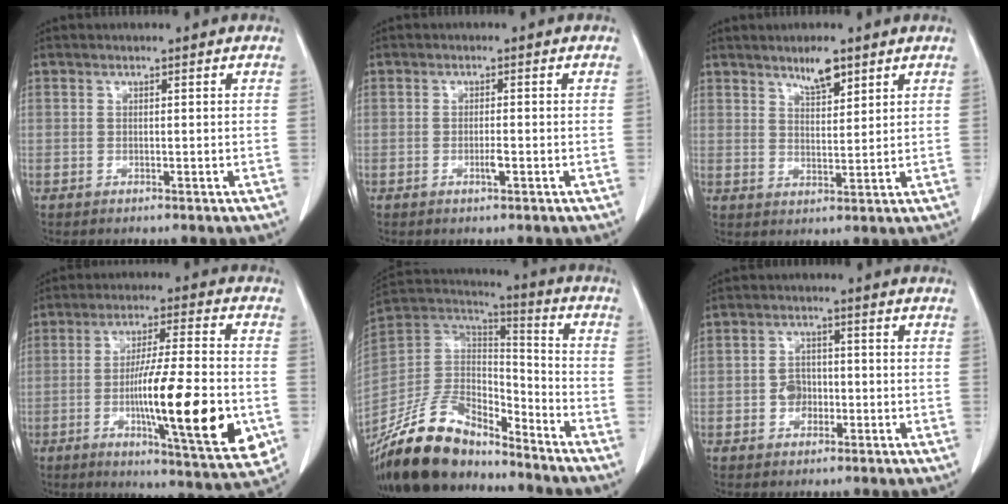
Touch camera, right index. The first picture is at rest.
{"total": 1.5, "force": [-0.5, 0.1, 1.4], "torque": [-0.024, 0.000, -0.008]}
{"total": 4.4, "force": [3.3, 1.1, 2.7], "torque": [-0.049, -0.002, 0.058]}
{"total": 19.2, "force": [-4.2, 1.7, 18.7], "torque": [-0.271, -0.015, -0.057]}
{"total": 19.4, "force": [-16.0, 6.8, 8.6], "torque": [-0.175, 0.021, -0.297]}
{"total": 3.4, "force": [-1.0, 2.6, 2.0], "torque": [-0.030, 0.012, -0.014]}